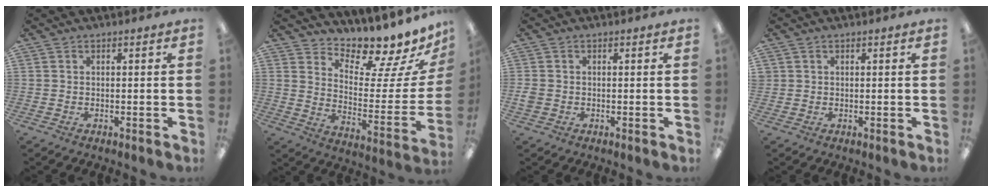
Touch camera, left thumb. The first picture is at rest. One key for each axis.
{"total": 10.4, "fx": 9.5, "fy": 2.9, "fz": 3.4, "tx": -0.044, "ty": -0.102, "tz": 0.157}
{"total": 2.0, "fx": -0.1, "fy": 1.9, "fz": 0.8, "tx": -0.014, "ty": 0.005, "tz": -0.003}
{"total": 1.1, "fx": 0.6, "fy": 1.0, "fz": -0.1, "tx": 0.002, "ty": 0.001, "tz": 0.012}